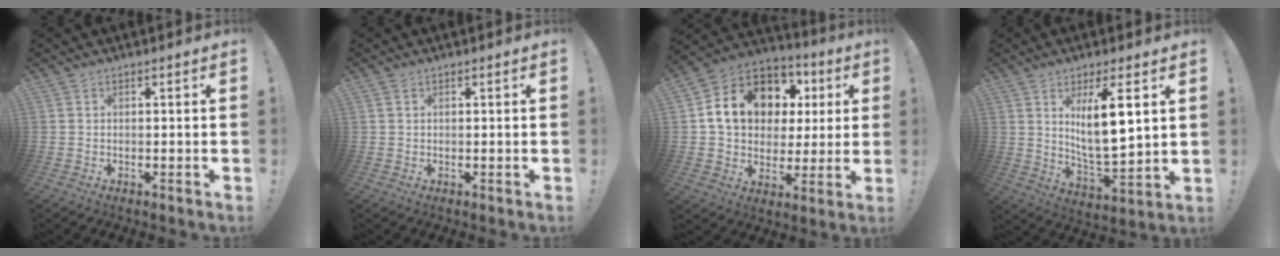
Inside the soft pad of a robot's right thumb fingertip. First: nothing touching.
{"total": 0.8, "force": [0.4, 0.6, 0.3], "torque": [-0.009, 0.002, 0.008]}
{"total": 17.3, "force": [6.0, 12.9, 9.8], "torque": [-0.155, -0.019, 0.128]}
{"total": 12.2, "force": [4.7, 3.2, 10.8], "torque": [-0.182, -0.027, 0.073]}